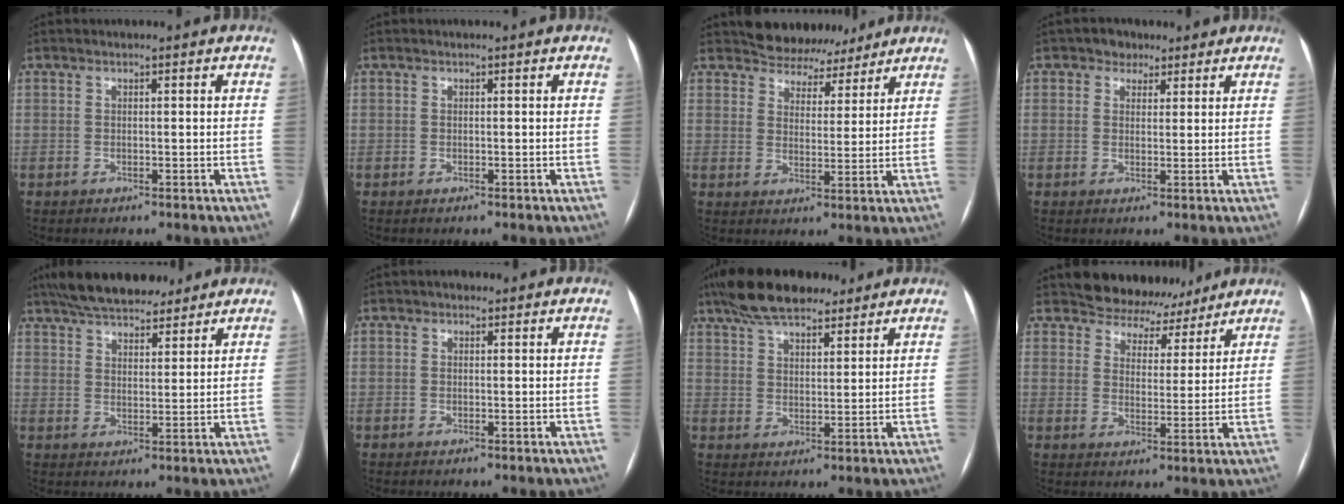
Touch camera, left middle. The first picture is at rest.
{"total": 0.0}
{"total": 7.5, "force": [6.8, 3.2, 0.3], "torque": [0.002, 0.006, 0.092]}
{"total": 3.4, "force": [2.1, 2.6, 0.4], "torque": [-0.004, 0.012, 0.027]}
{"total": 13.7, "force": [11.4, 4.2, 6.3], "torque": [-0.107, 0.032, 0.181]}
{"total": 0.9, "force": [0.5, 0.7, 0.3], "torque": [-0.002, 0.005, 0.004]}
{"total": 11.9, "force": [9.3, 4.2, 6.2], "torque": [-0.111, 0.037, 0.160]}
{"total": 8.7, "force": [7.7, 4.0, 0.2], "torque": [0.014, 0.004, 0.097]}